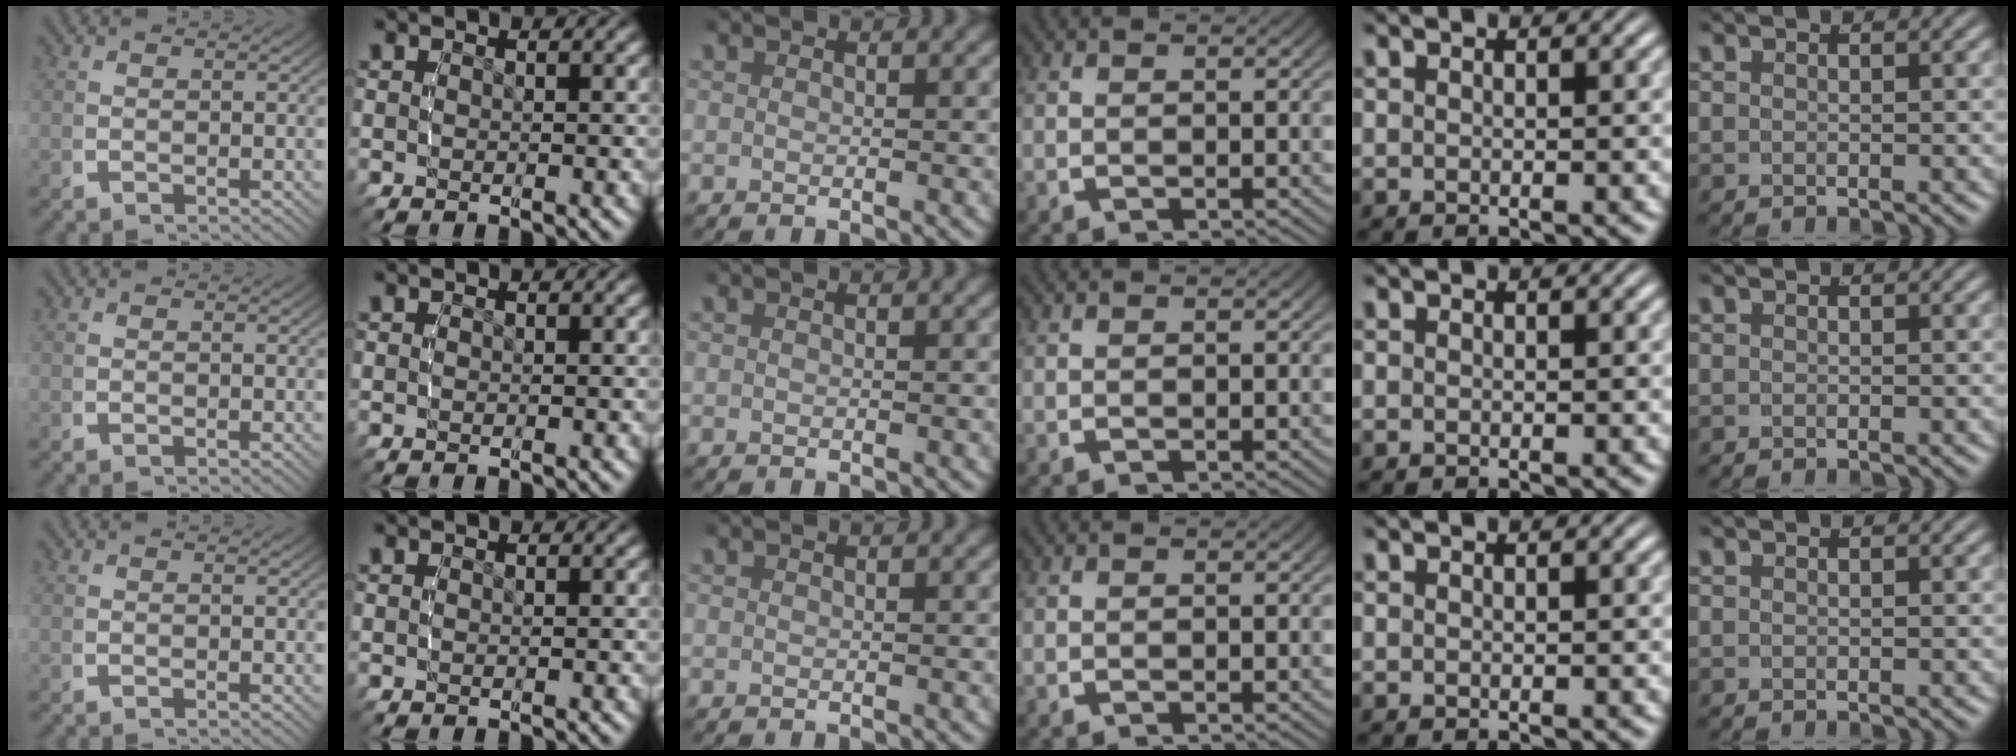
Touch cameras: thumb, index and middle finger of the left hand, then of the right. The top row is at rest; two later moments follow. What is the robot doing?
{"motion": "reach", "object": "paper"}